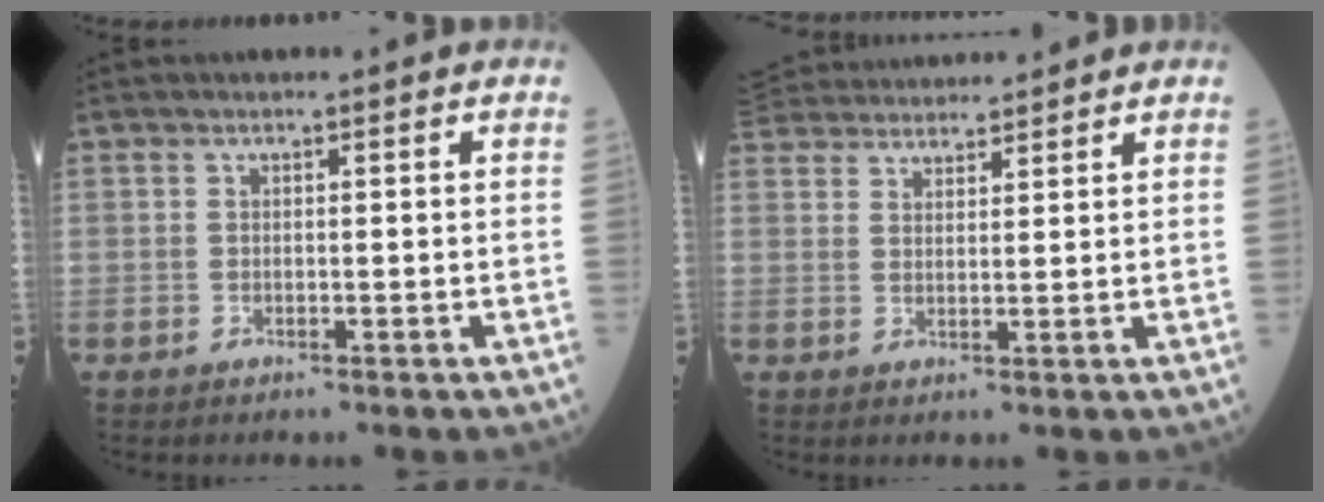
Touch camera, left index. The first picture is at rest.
{"total": 11.3, "force": [10.6, 2.2, 3.2], "torque": [-0.063, 0.048, 0.175]}